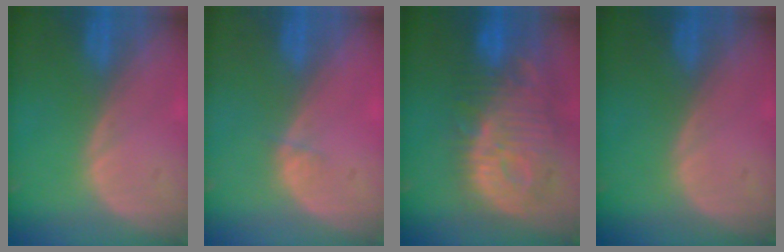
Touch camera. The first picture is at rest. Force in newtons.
{"total": 0.8, "press": 0.7, "slide": 0.4}
{"total": 13.3, "press": 11.6, "slide": 6.5}
{"total": 0.0}